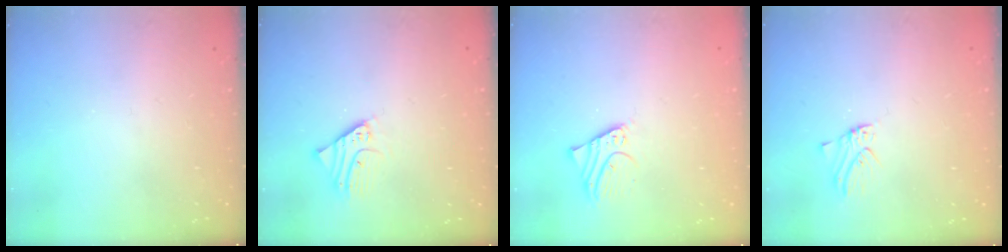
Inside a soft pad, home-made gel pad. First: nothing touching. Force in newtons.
{"total": 2.5, "press": 2.5, "slide": 0.2}
{"total": 2.4, "press": 2.4, "slide": 0.0}
{"total": 0.0}